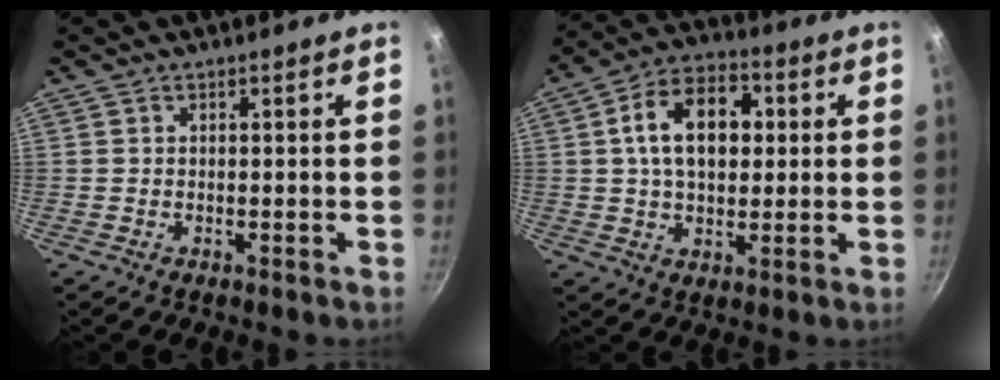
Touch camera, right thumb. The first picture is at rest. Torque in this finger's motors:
{"motor_torque": [-0.45, 2.15, 1.44, 0.20, 0.14]}